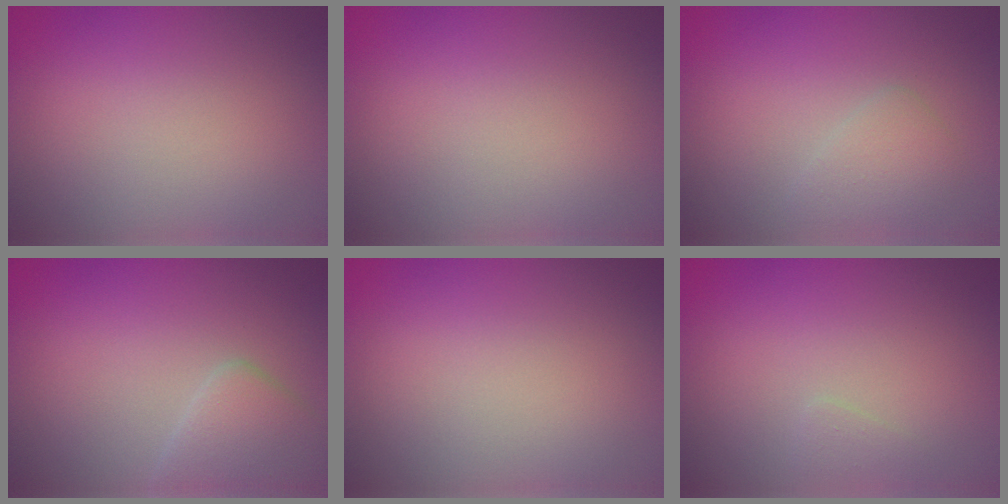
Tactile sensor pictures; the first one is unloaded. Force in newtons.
{"total": 0.0}
{"total": 1.7, "press": 1.7, "slide": 0.1}
{"total": 3.2, "press": 3.1, "slide": 0.2}
{"total": 0.0}
{"total": 0.6, "press": 0.6, "slide": 0.1}